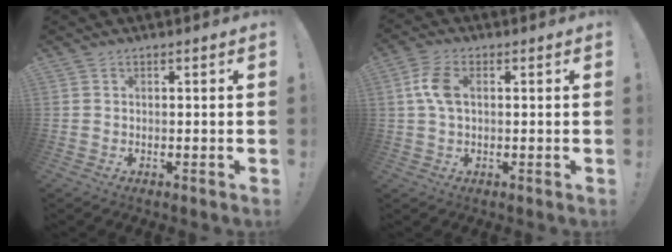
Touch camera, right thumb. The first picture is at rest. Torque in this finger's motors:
{"motor_torque": [0.84, 0.93, 0.18, -0.10, 0.01]}